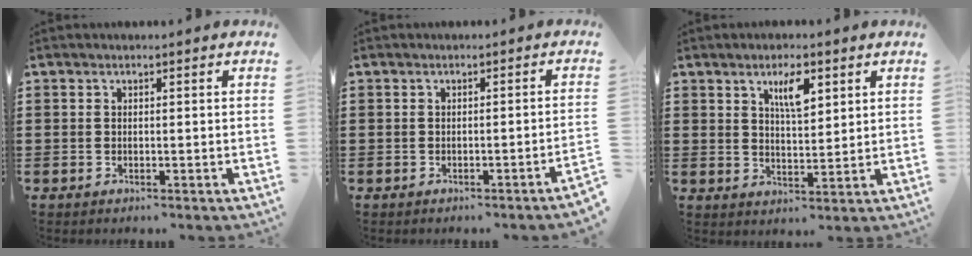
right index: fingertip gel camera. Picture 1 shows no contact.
{"total": 1.2, "force": [-0.8, -0.3, 0.8], "torque": [-0.014, -0.004, -0.015]}
{"total": 5.2, "force": [2.8, 1.8, 4.0], "torque": [-0.071, 0.001, 0.045]}